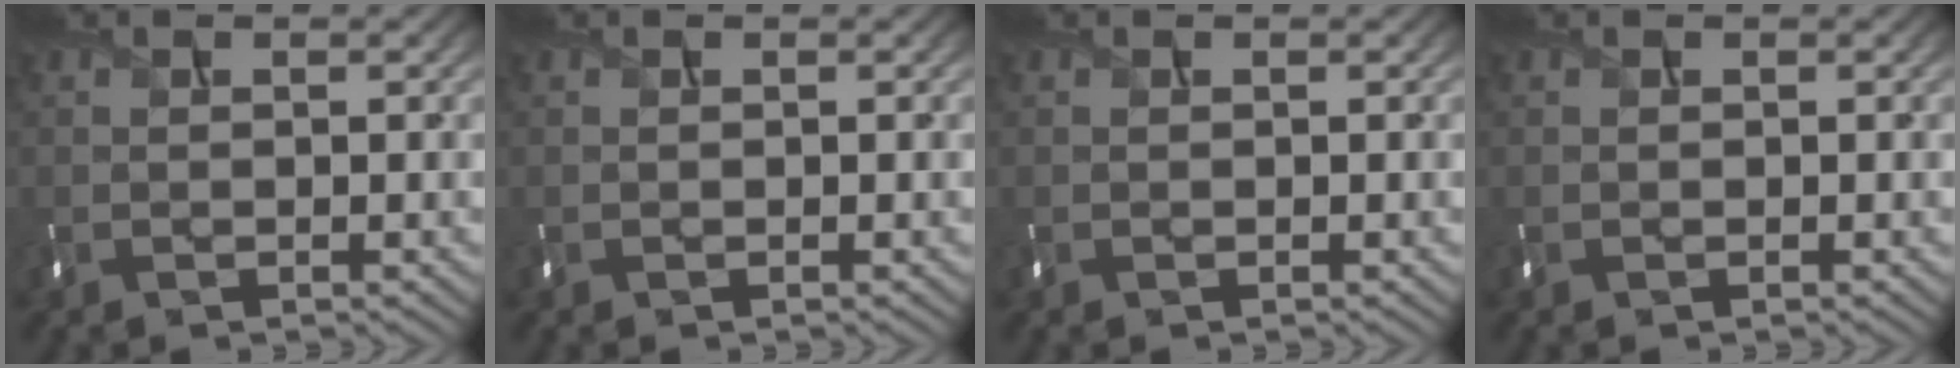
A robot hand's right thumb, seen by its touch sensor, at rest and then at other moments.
{"total": 0.0}
{"total": 0.0}
{"total": 0.0}